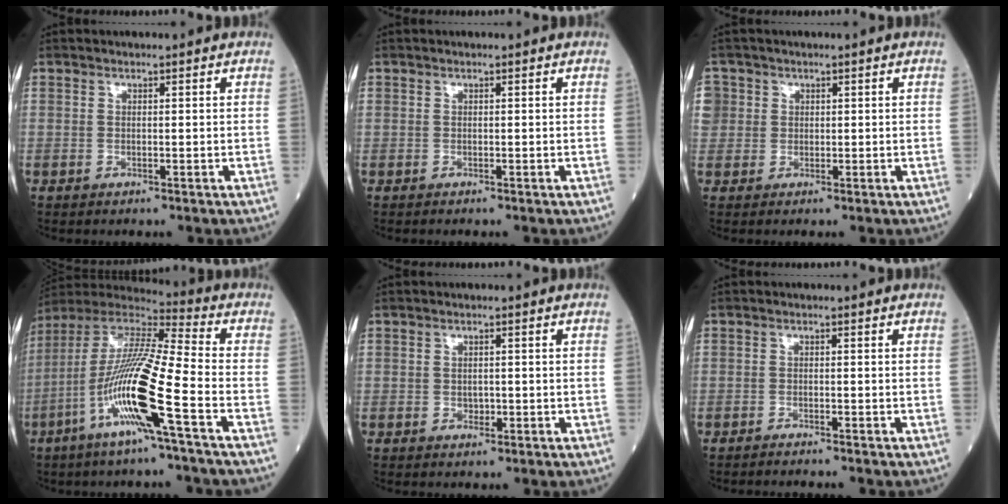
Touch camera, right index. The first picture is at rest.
{"total": 0.0}
{"total": 3.3, "force": [0.6, 3.2, 0.2], "torque": [0.005, 0.015, 0.013]}
{"total": 17.0, "force": [-6.2, 0.0, 15.8], "torque": [-0.323, -0.010, -0.127]}
{"total": 0.9, "force": [-0.2, 0.7, 0.6], "torque": [-0.011, -0.001, -0.002]}
{"total": 2.0, "force": [-1.9, -0.2, 0.5], "torque": [-0.009, -0.002, -0.026]}